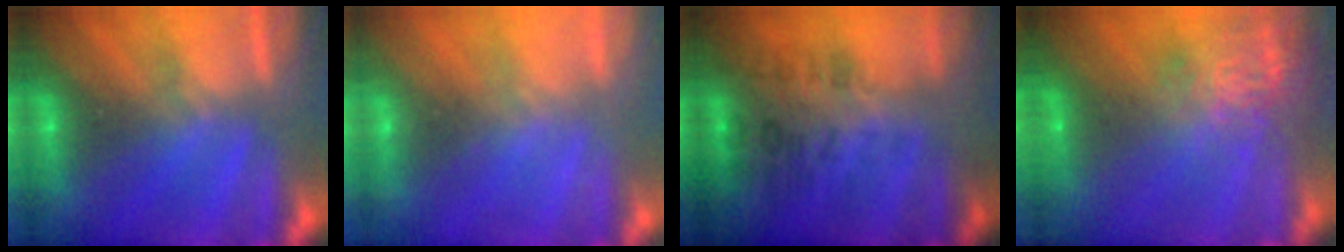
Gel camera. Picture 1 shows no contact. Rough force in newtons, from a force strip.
{"total": 2.3}
{"total": 2.7}
{"total": 7.4}